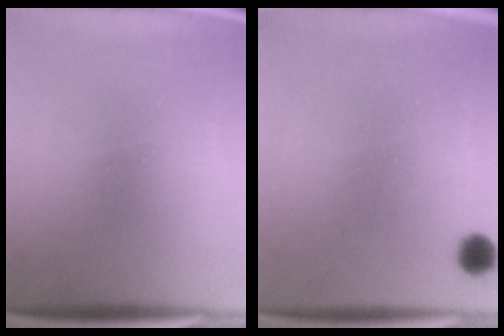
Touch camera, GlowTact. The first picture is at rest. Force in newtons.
{"total": 3.6}